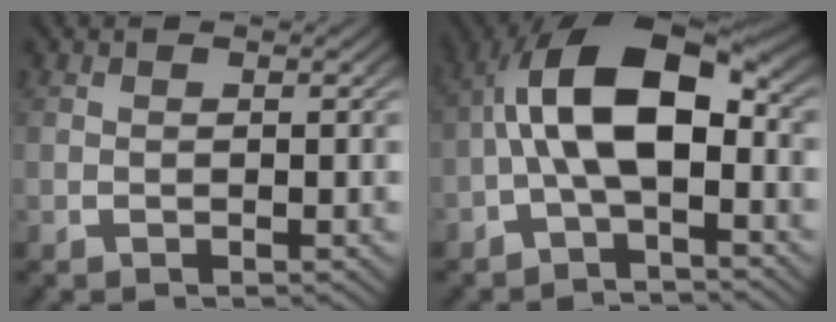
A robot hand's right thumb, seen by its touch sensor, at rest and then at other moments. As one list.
[{"total": 10.5, "force": [-0.3, 6.1, 8.6], "torque": [-0.174, -0.015, -0.001]}]